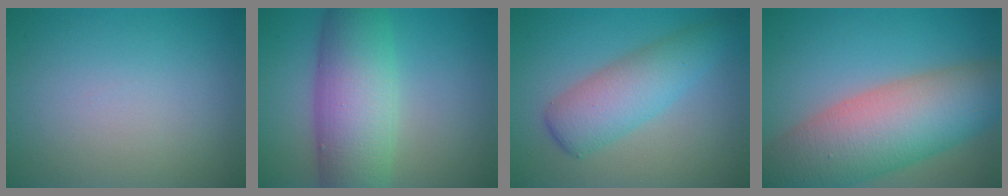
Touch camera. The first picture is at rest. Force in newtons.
{"total": 9.2, "press": 9.2, "slide": 0.1}
{"total": 5.0, "press": 5.0, "slide": 0.2}
{"total": 12.0, "press": 11.9, "slide": 0.6}